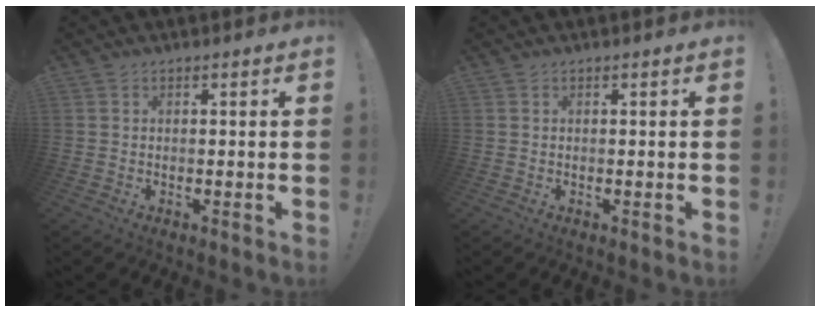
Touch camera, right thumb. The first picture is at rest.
{"total": 0.0}